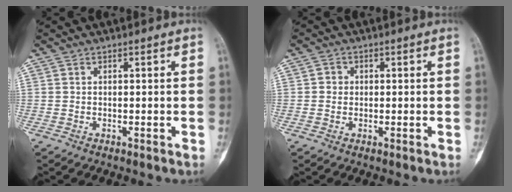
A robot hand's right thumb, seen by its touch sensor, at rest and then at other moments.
{"total": 1.6, "force": [0.1, 1.5, 0.4], "torque": [0.006, 0.005, -0.002]}